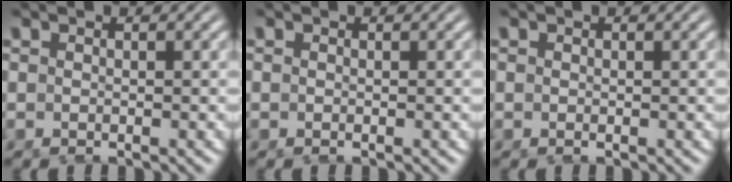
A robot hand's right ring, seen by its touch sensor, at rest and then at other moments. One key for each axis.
{"total": 0.0}
{"total": 0.0}